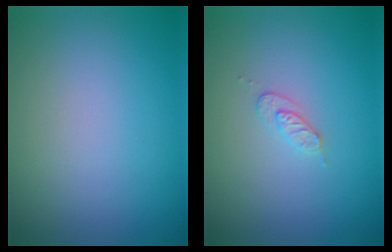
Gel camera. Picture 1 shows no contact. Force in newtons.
{"total": 1.4, "press": 1.4, "slide": 0.2}